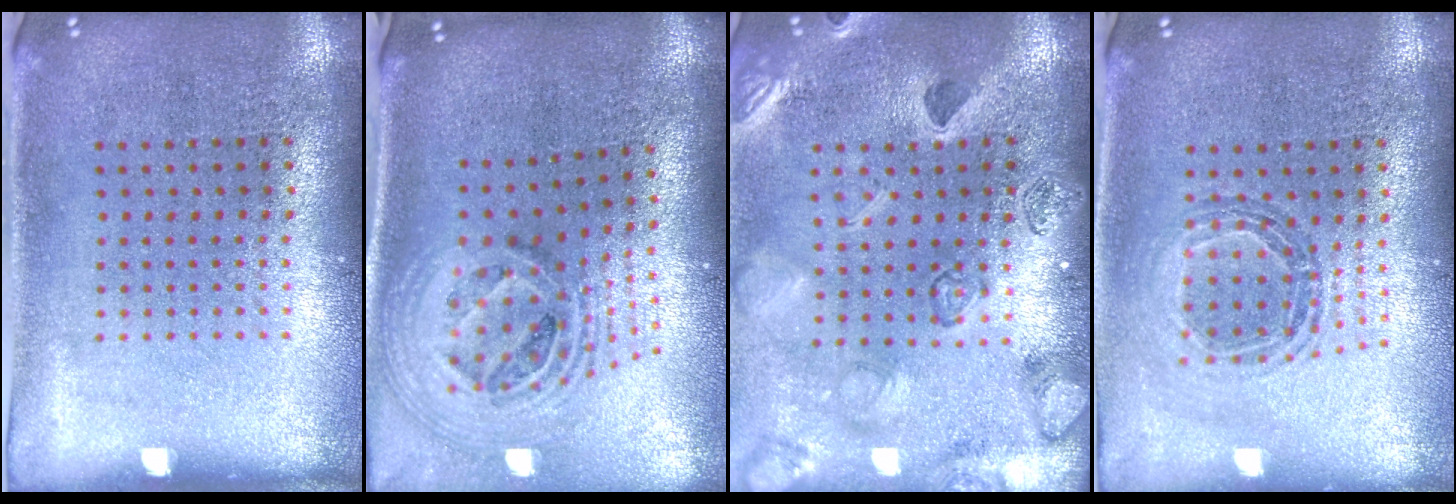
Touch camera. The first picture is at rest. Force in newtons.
{"total": 2.3, "press": 1.7, "slide": 1.5}
{"total": 2.1, "press": 2.1, "slide": 0.3}
{"total": 0.9, "press": 0.9, "slide": 0.2}